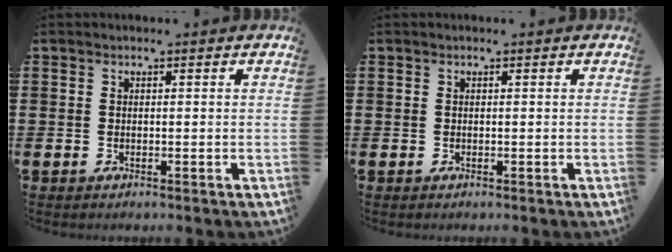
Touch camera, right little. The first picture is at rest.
{"total": 0.0}